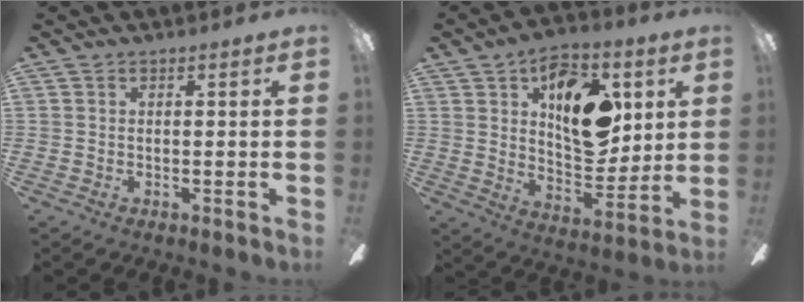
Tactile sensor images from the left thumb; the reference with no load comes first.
{"total": 17.8, "force": [6.5, 10.1, 13.1], "torque": [-0.162, -0.015, 0.112]}